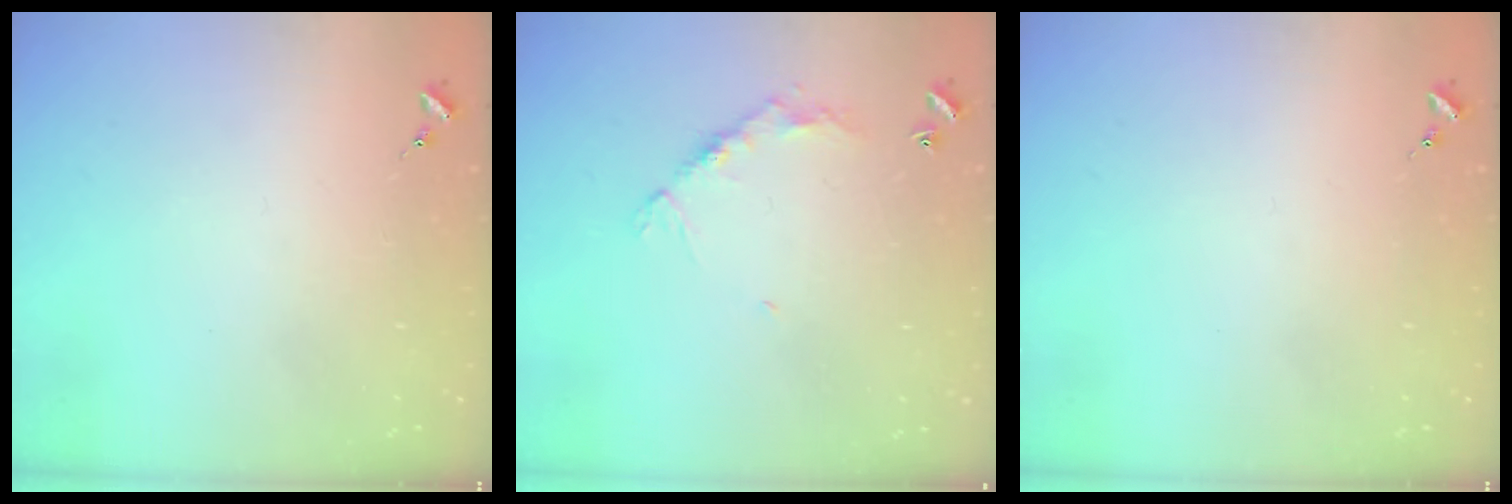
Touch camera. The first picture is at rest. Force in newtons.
{"total": 8.1, "press": 8.1, "slide": 0.7}
{"total": 0.0}